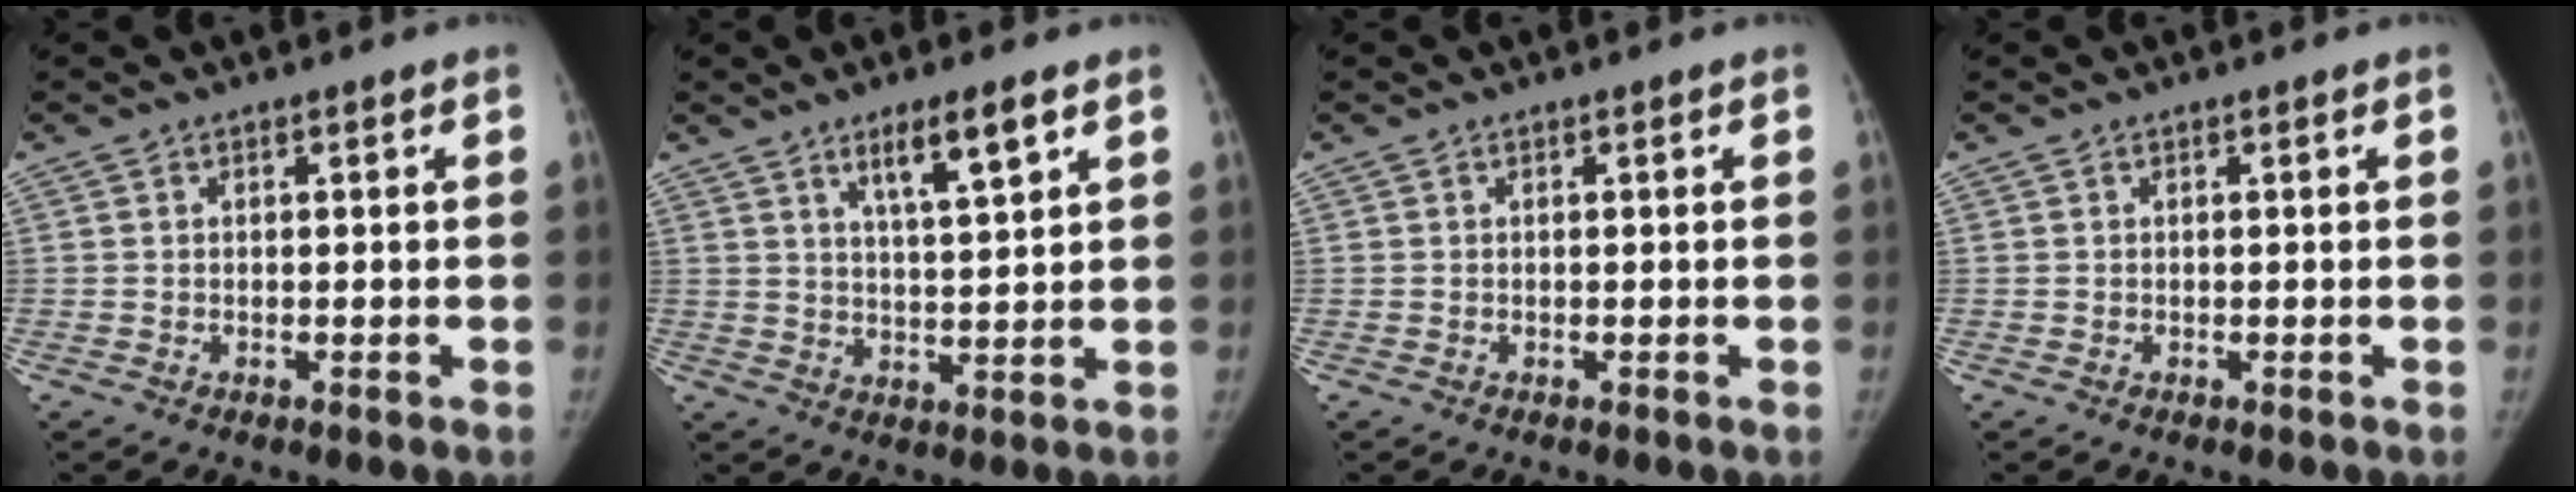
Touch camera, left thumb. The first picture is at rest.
{"total": 7.1, "force": [4.1, 1.1, 5.7], "torque": [-0.095, -0.025, 0.072]}
{"total": 0.0}
{"total": 0.0}